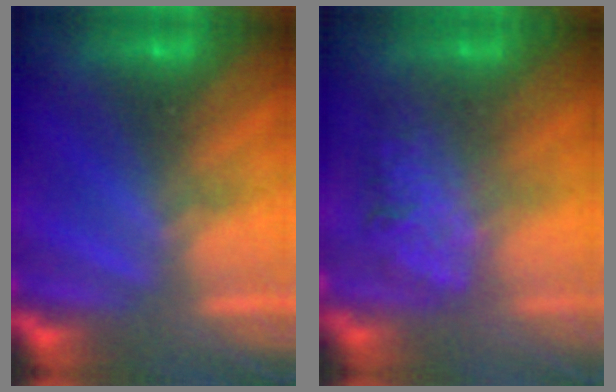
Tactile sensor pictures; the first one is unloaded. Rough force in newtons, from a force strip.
{"total": 3.5}